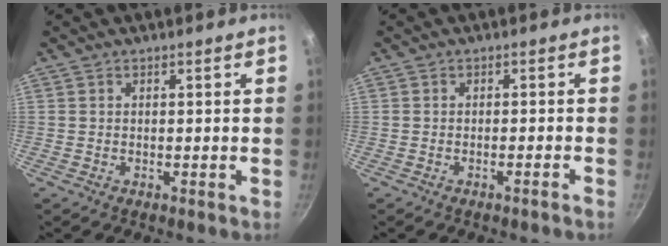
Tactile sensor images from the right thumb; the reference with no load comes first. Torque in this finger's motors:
{"motor_torque": [-0.10, -0.09, -0.13, -0.14, -0.04]}